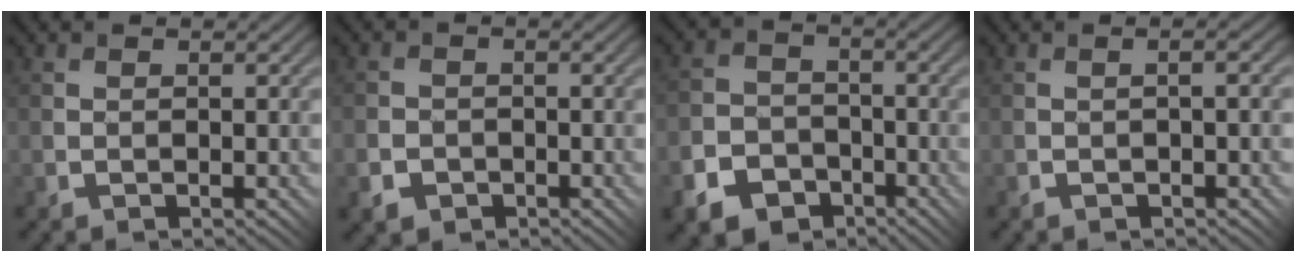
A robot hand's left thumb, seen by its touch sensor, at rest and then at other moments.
{"total": 3.5, "force": [-1.7, 3.0, 0.6], "torque": [-0.004, -0.005, -0.043]}
{"total": 7.9, "force": [-4.9, 5.8, 2.3], "torque": [-0.052, -0.022, -0.101]}
{"total": 2.0, "force": [-0.5, 0.4, 1.9], "torque": [-0.031, 0.001, -0.001]}